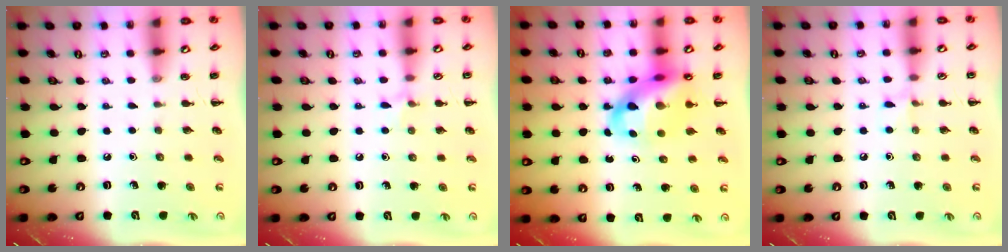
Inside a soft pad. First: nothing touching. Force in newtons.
{"total": 5.2, "press": 4.9, "slide": 1.8}
{"total": 13.4, "press": 13.0, "slide": 3.3}
{"total": 4.0, "press": 3.8, "slide": 1.4}